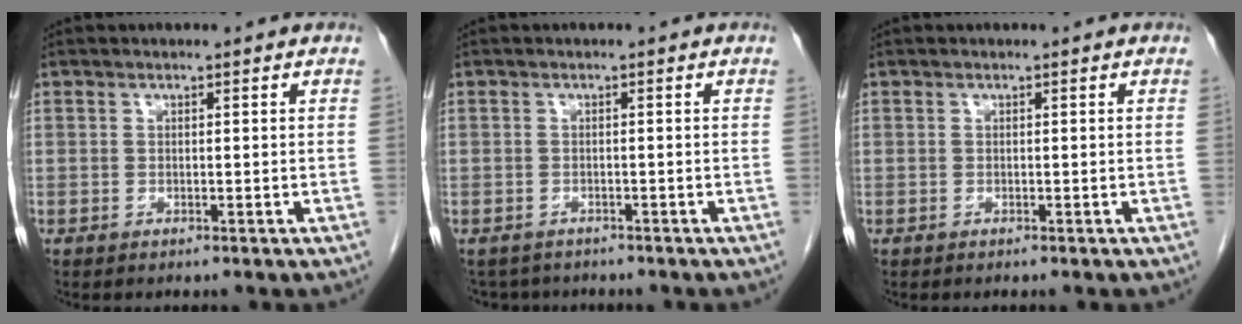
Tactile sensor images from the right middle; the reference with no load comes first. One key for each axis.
{"total": 3.8, "fx": -3.4, "fy": 1.6, "fz": 0.1, "tx": 0.000, "ty": -0.002, "tz": -0.049}
{"total": 0.0}